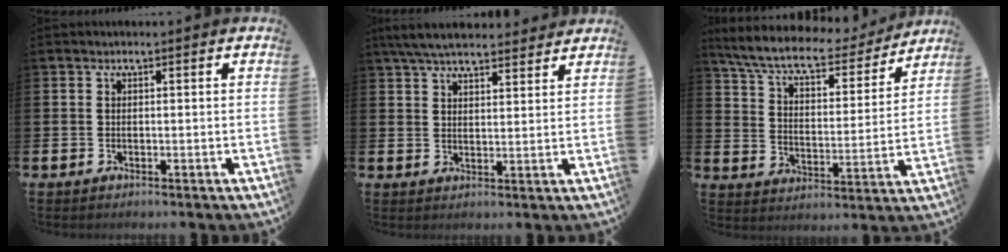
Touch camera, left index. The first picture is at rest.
{"total": 6.0, "force": [5.6, 1.2, 1.7], "torque": [-0.046, -0.017, 0.102]}
{"total": 8.0, "force": [7.2, 1.7, 3.2], "torque": [-0.097, -0.047, 0.121]}